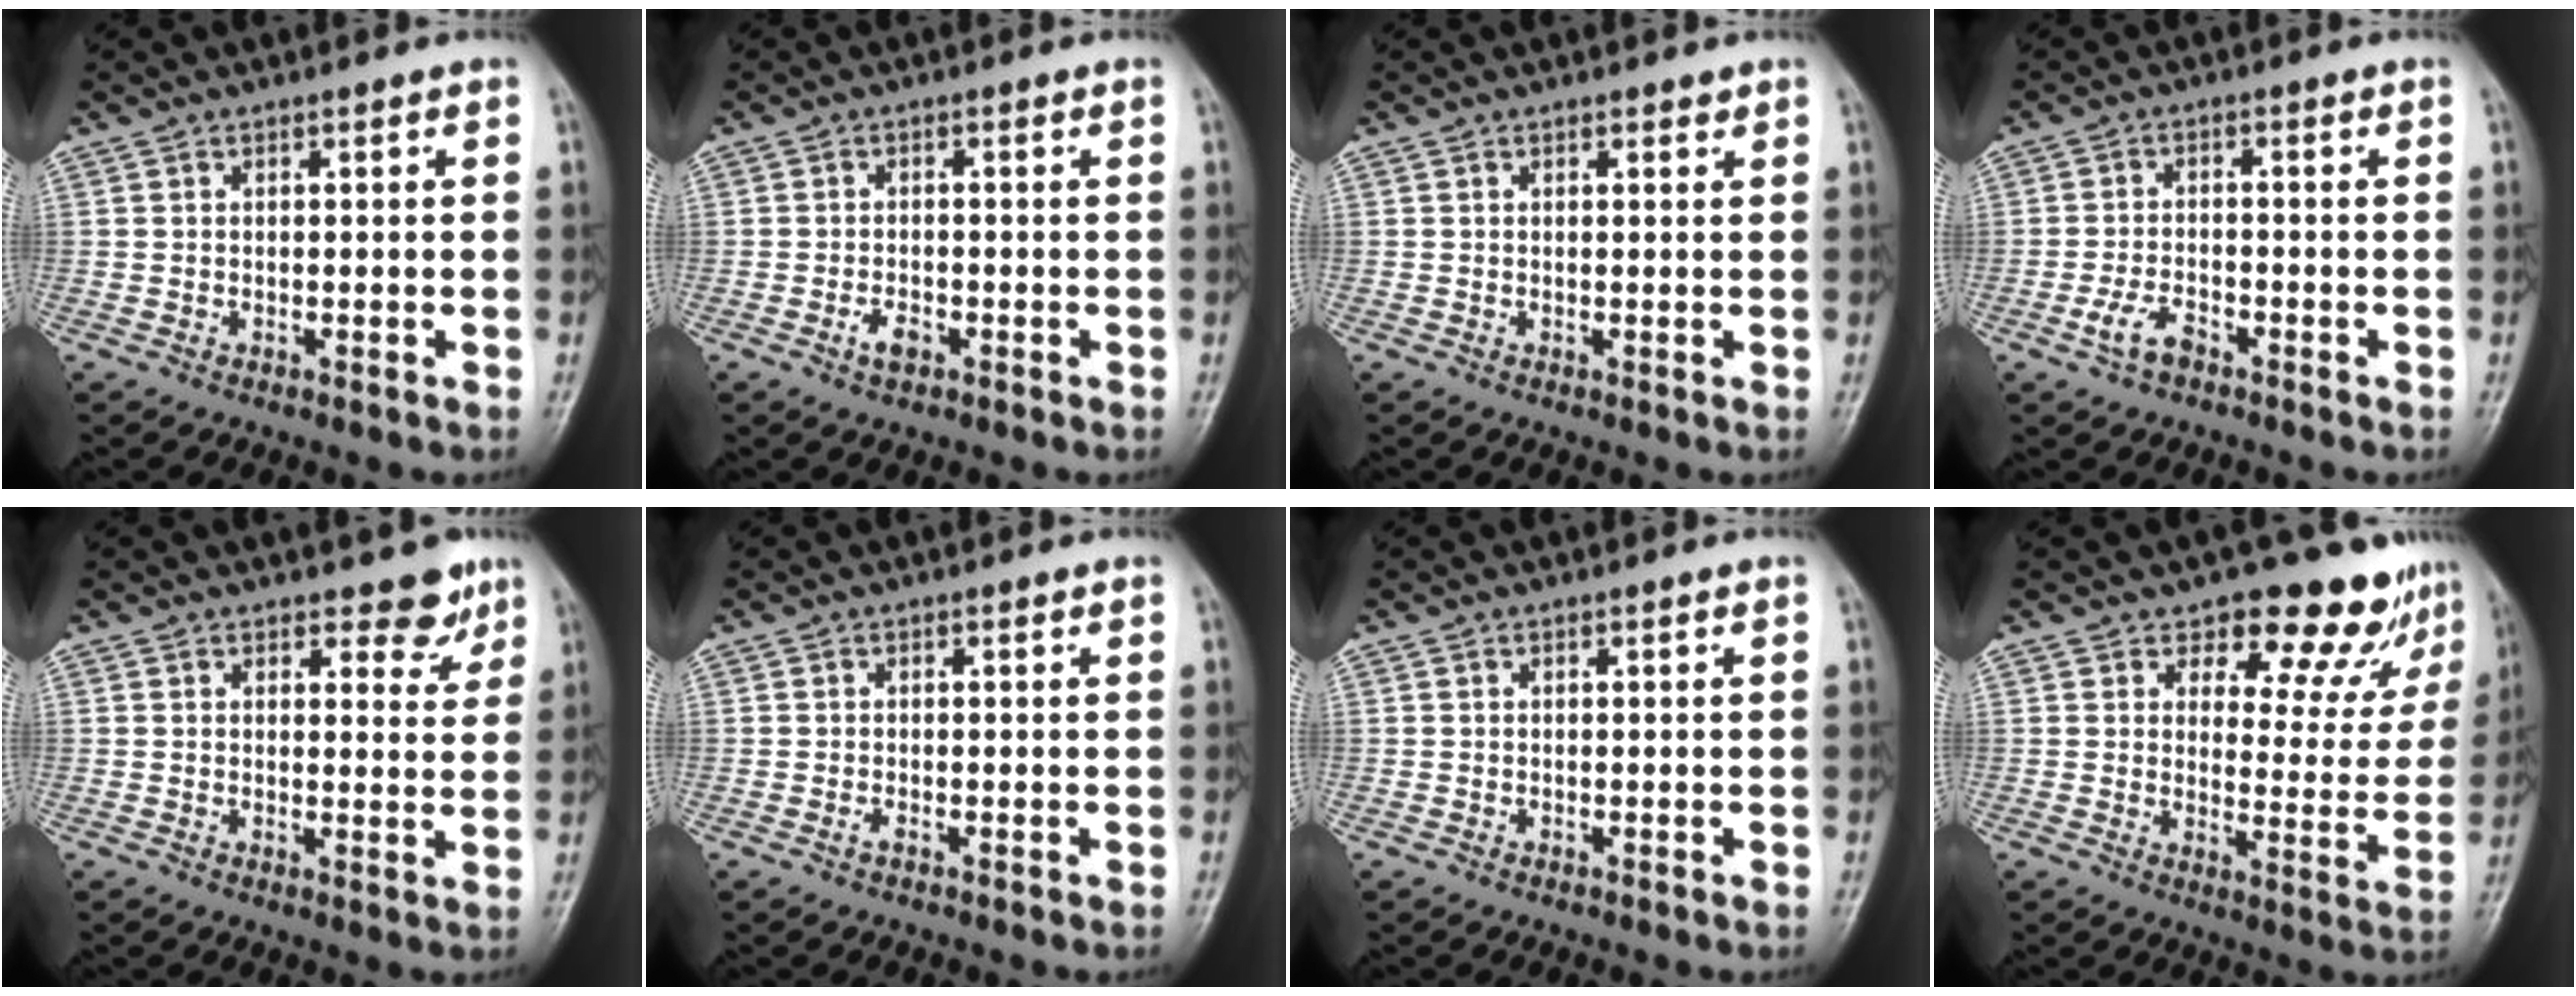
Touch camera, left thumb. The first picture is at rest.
{"total": 2.4, "force": [-1.2, 1.3, 1.6], "torque": [-0.030, 0.003, -0.021]}
{"total": 0.8, "force": [0.6, 0.4, 0.4], "torque": [-0.004, -0.003, 0.007]}
{"total": 4.1, "force": [-2.4, 2.0, 2.5], "torque": [-0.053, 0.015, -0.047]}
{"total": 4.5, "force": [3.4, 2.3, 1.9], "torque": [0.005, -0.022, 0.041]}
{"total": 0.5, "force": [-0.2, 0.2, 0.4], "torque": [-0.010, -0.002, -0.005]}
{"total": 0.0}
{"total": 13.9, "force": [11.8, 5.9, 4.3], "torque": [0.004, -0.087, 0.133]}